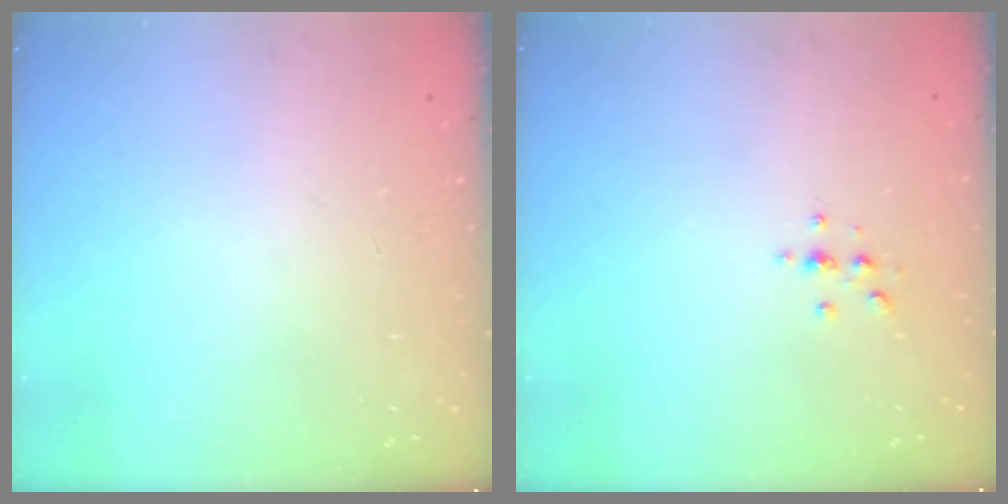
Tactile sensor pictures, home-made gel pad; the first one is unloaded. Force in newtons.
{"total": 2.2, "press": 2.1, "slide": 0.2}